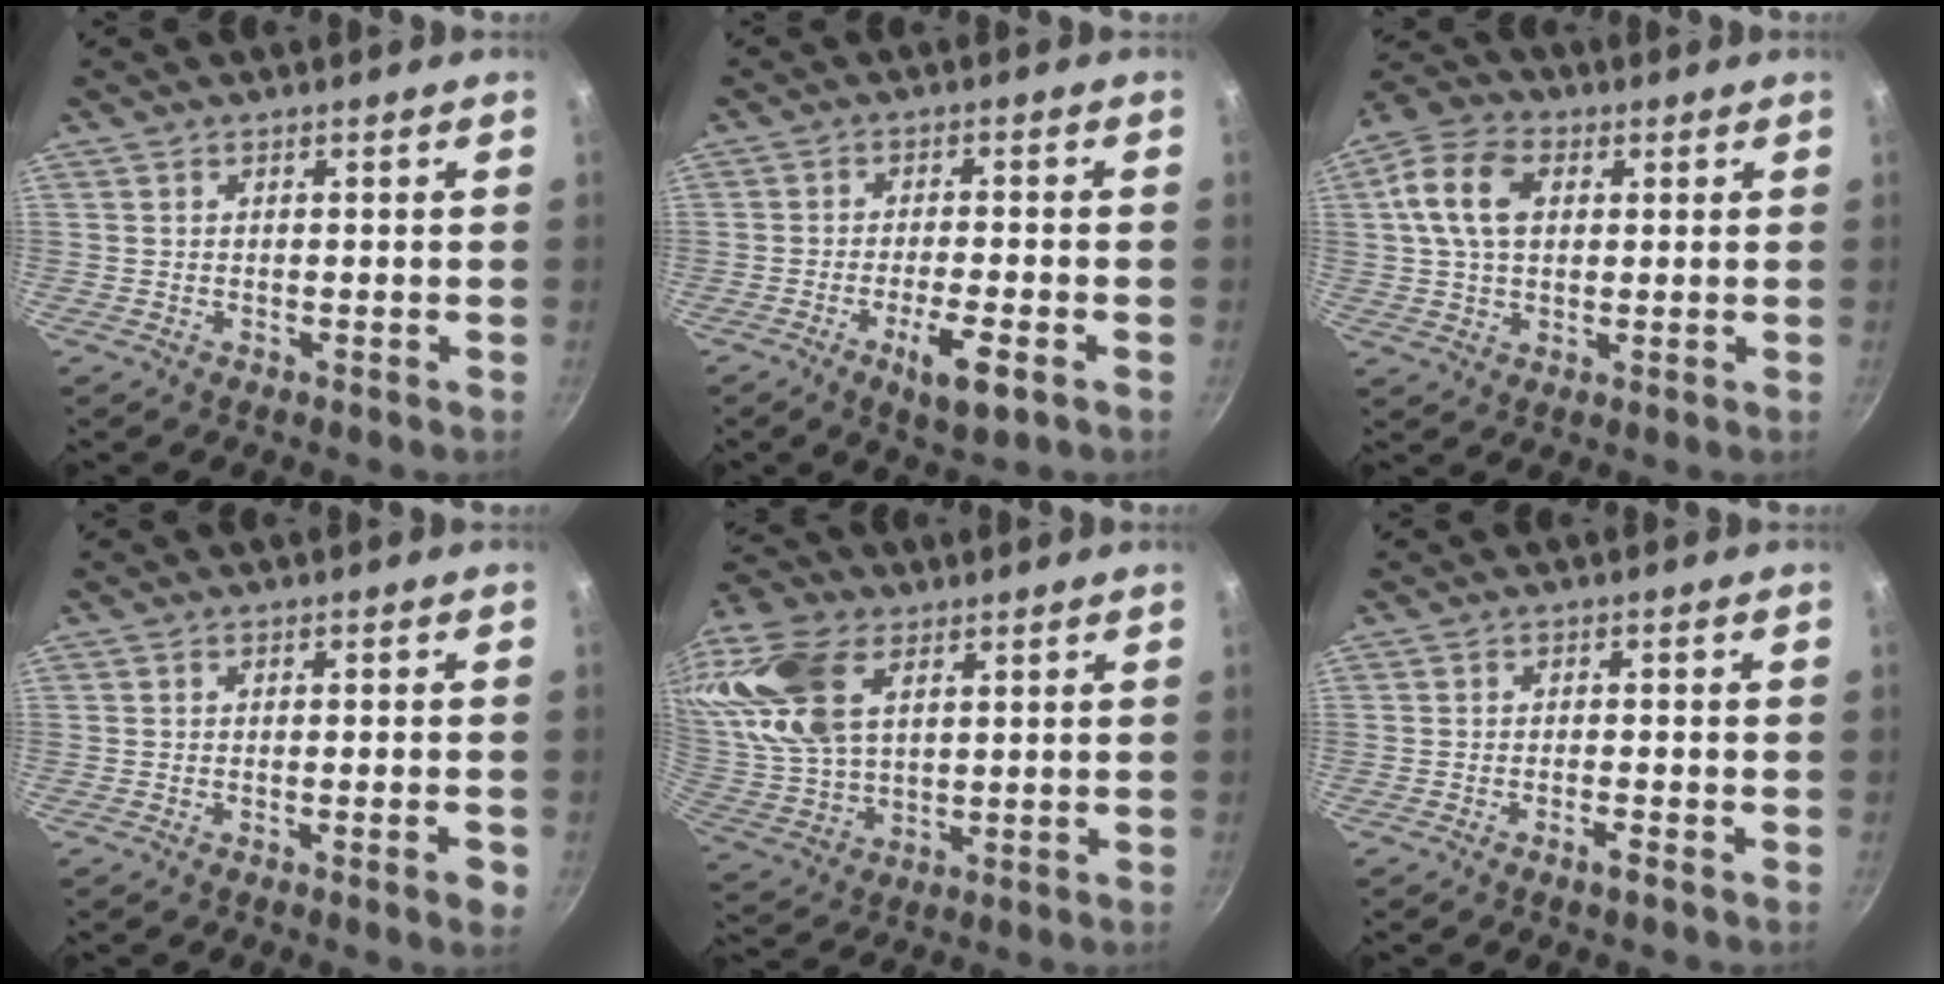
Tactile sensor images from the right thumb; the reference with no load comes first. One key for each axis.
{"total": 7.5, "fx": -3.3, "fy": 1.9, "fz": 6.4, "tx": -0.103, "ty": 0.011, "tz": -0.050}
{"total": 11.2, "fx": 2.6, "fy": 7.9, "fz": 7.6, "tx": -0.126, "ty": 0.011, "tz": 0.035}
{"total": 2.9, "fx": -1.2, "fy": 0.3, "fz": 2.6, "tx": -0.036, "ty": 0.005, "tz": -0.017}
{"total": 20.0, "fx": 7.7, "fy": 12.6, "fz": 13.5, "tx": -0.284, "ty": -0.008, "tz": 0.153}
{"total": 1.9, "fx": -1.3, "fy": 0.1, "fz": 1.4, "tx": -0.030, "ty": 0.011, "tz": -0.022}